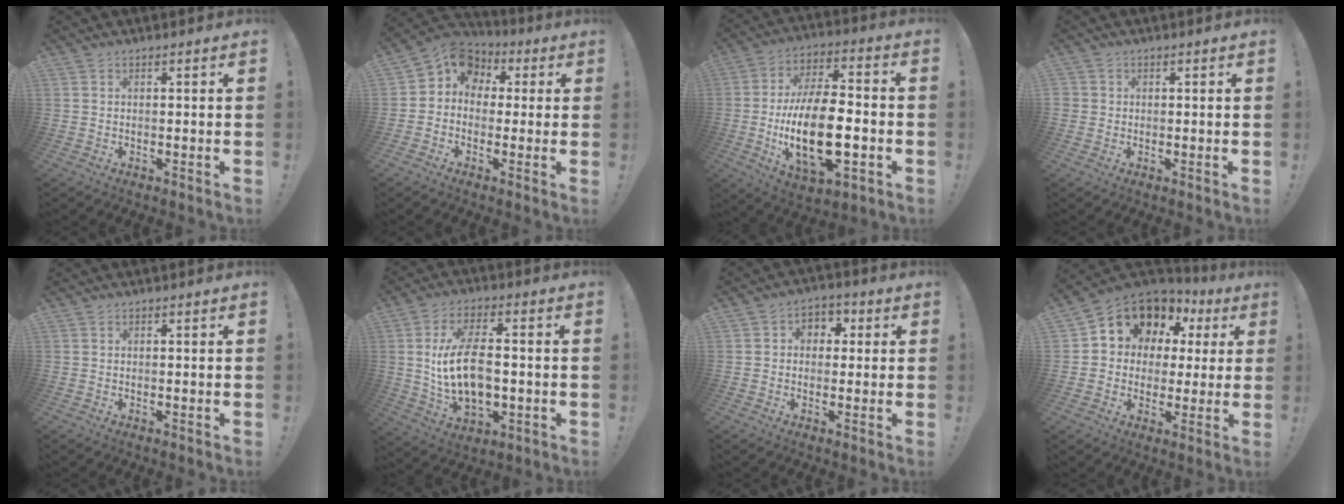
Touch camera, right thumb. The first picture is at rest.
{"total": 7.6, "force": [1.8, 6.7, 3.0], "torque": [-0.044, -0.007, 0.042]}
{"total": 21.7, "force": [-4.9, 10.4, 18.4], "torque": [-0.343, 0.008, -0.079]}
{"total": 1.7, "force": [0.0, 1.7, 0.3], "torque": [-0.011, 0.003, 0.002]}
{"total": 0.0}
{"total": 15.3, "force": [-0.2, 8.5, 12.7], "torque": [-0.237, 0.000, -0.006]}
{"total": 4.8, "force": [-0.6, 4.3, 2.0], "torque": [-0.019, 0.013, -0.011]}
{"total": 11.3, "force": [5.9, 8.5, 4.7], "torque": [-0.079, -0.041, 0.116]}